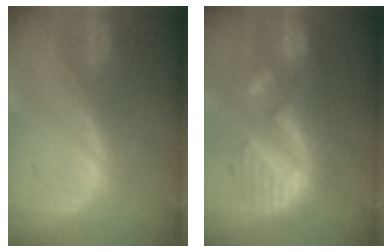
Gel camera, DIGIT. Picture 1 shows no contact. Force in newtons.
{"total": 9.7, "press": 9.7, "slide": 0.5}